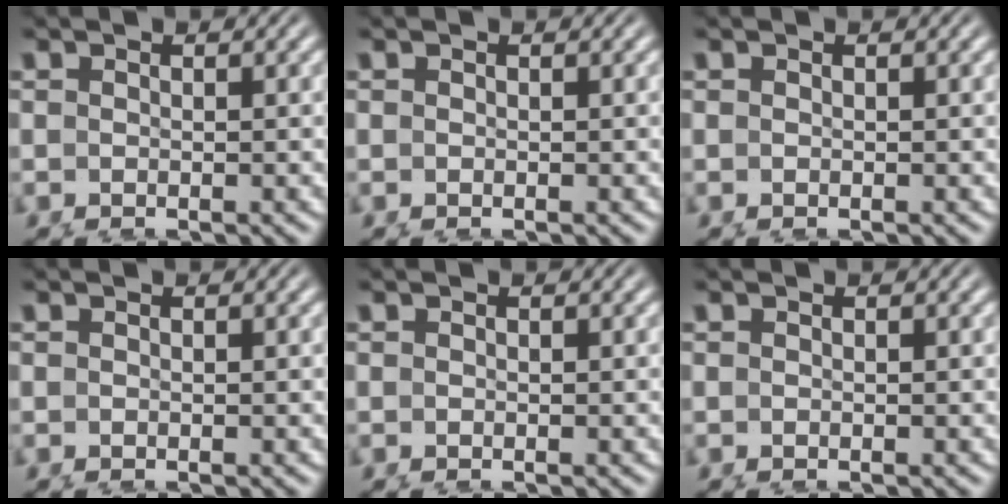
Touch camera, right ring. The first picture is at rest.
{"total": 0.0}
{"total": 0.0}
{"total": 0.0}
{"total": 0.0}
{"total": 0.0}